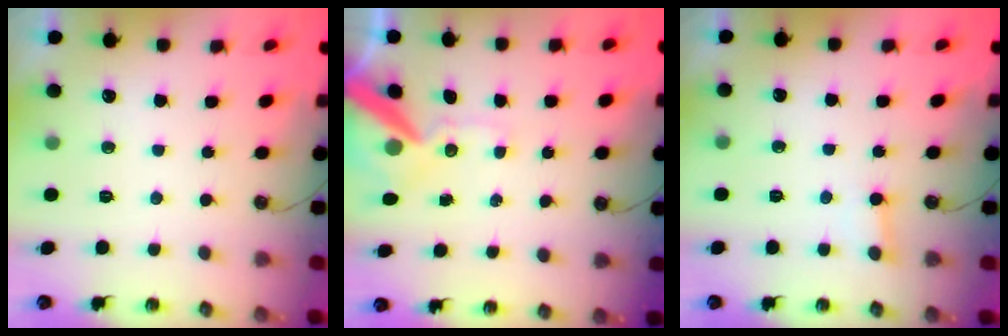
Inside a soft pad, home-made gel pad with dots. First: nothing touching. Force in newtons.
{"total": 12.5, "press": 12.4, "slide": 1.8}
{"total": 2.2, "press": 2.2, "slide": 0.2}